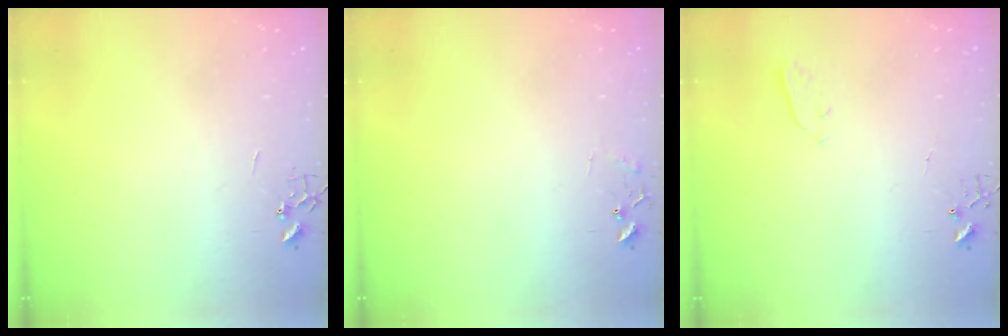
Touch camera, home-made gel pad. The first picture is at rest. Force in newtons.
{"total": 6.7, "press": 6.7, "slide": 0.5}
{"total": 2.0, "press": 2.0, "slide": 0.4}